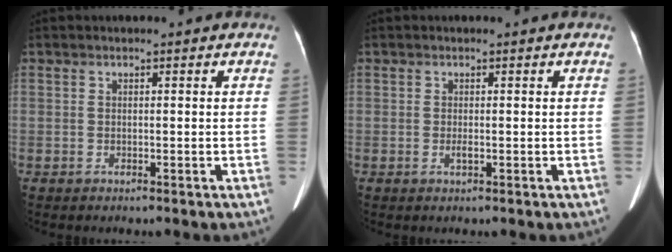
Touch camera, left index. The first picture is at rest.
{"total": 0.8, "force": [-0.3, 0.2, 0.7], "torque": [-0.018, -0.003, -0.004]}